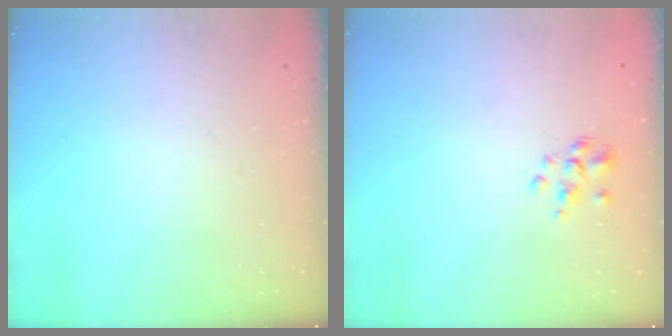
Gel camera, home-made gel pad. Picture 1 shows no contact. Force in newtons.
{"total": 1.9, "press": 1.7, "slide": 0.7}